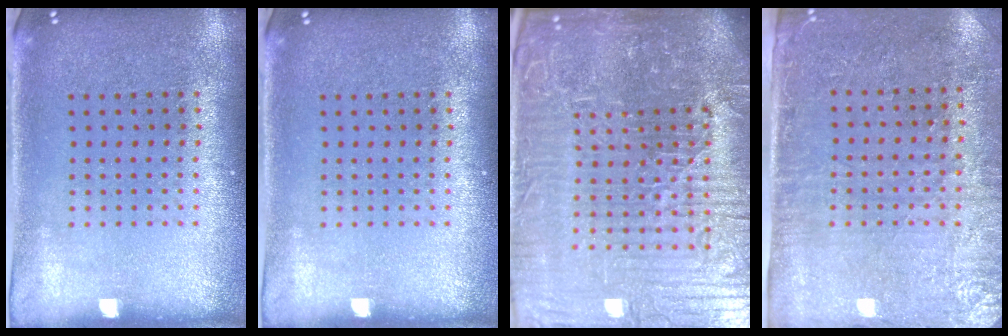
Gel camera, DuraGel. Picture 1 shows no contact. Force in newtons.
{"total": 0.0}
{"total": 7.9, "press": 7.0, "slide": 3.7}
{"total": 3.0, "press": 2.6, "slide": 1.4}